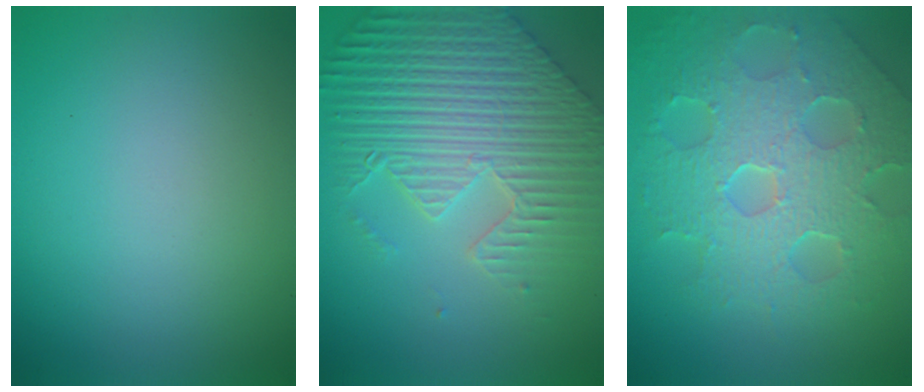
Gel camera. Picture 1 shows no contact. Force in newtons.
{"total": 9.2, "press": 6.5, "slide": 6.6}
{"total": 8.5, "press": 5.9, "slide": 6.1}